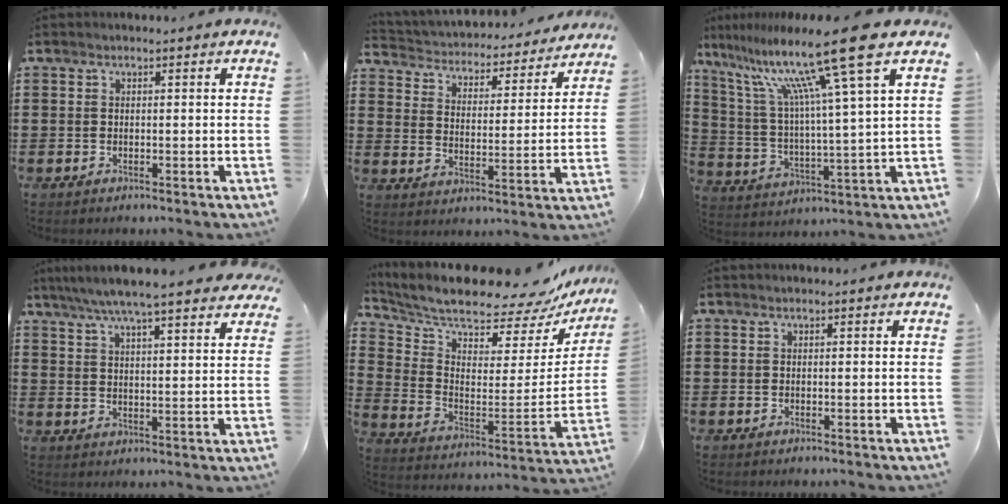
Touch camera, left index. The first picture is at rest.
{"total": 3.0, "force": [2.9, 0.6, 0.1], "torque": [-0.024, -0.029, 0.040]}
{"total": 17.6, "force": [10.9, 0.6, 13.8], "torque": [-0.267, -0.053, 0.168]}
{"total": 6.6, "force": [5.8, 0.0, 3.1], "torque": [-0.081, -0.022, 0.100]}
{"total": 8.1, "force": [7.7, 0.9, 2.4], "torque": [-0.073, -0.081, 0.125]}
{"total": 0.0}